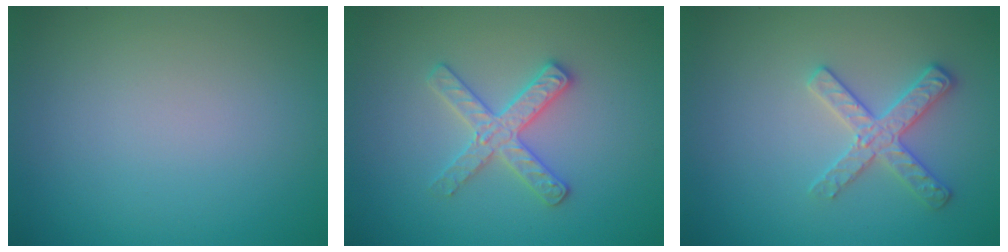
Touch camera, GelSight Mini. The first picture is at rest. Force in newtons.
{"total": 2.8, "press": 2.8, "slide": 0.3}
{"total": 2.7, "press": 2.6, "slide": 0.5}